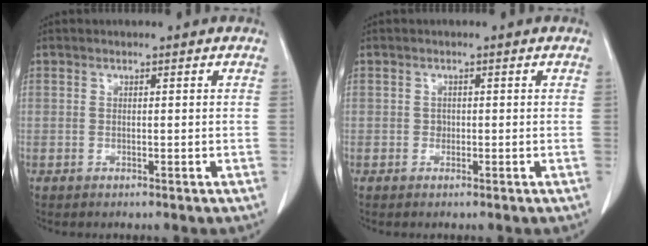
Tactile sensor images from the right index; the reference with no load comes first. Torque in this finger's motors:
{"motor_torque": [0.02, -0.01, 0.00, 0.00]}